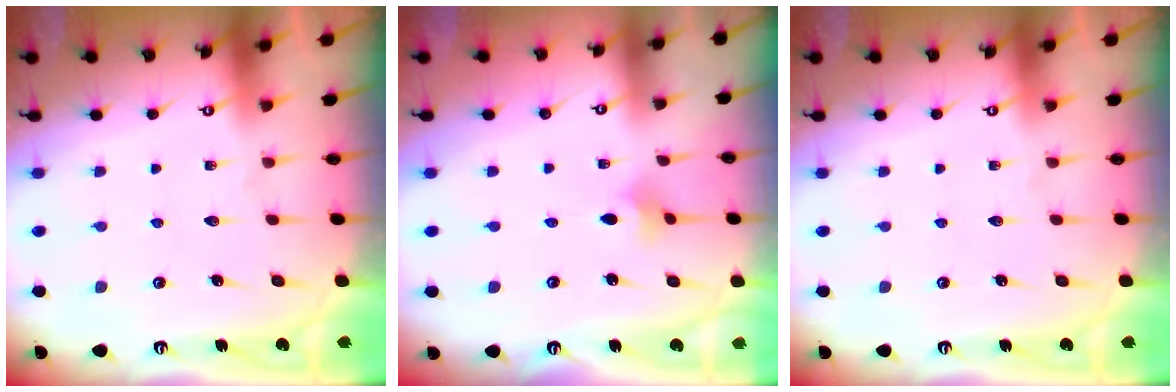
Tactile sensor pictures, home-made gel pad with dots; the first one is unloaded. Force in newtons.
{"total": 2.8, "press": 2.7, "slide": 0.6}
{"total": 0.0}